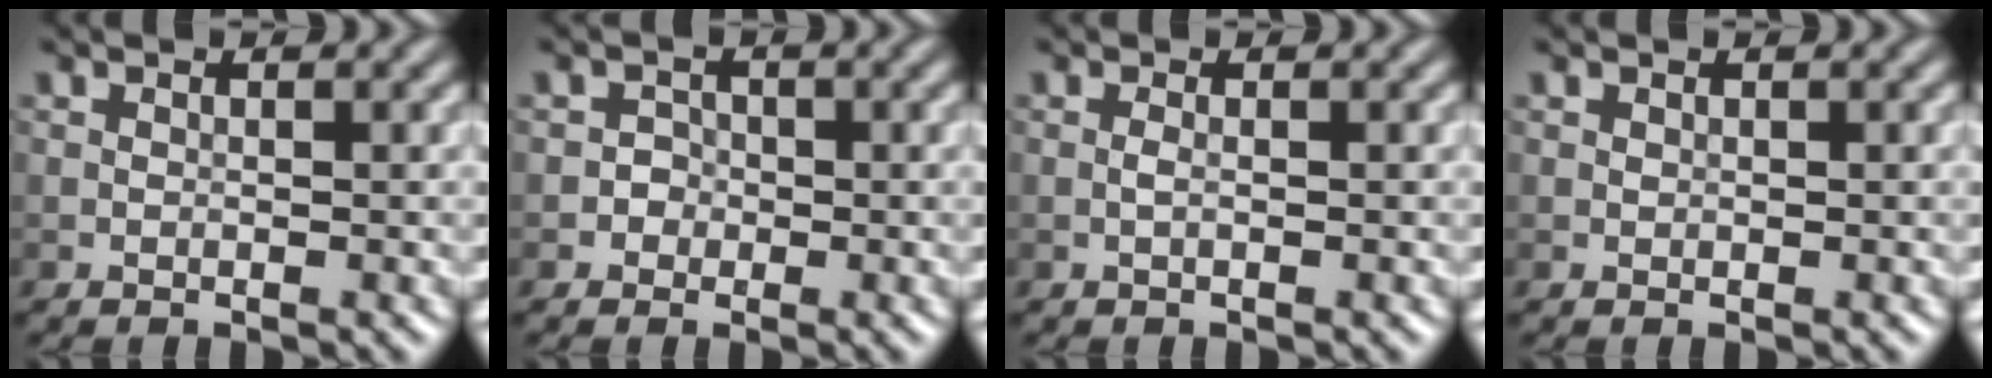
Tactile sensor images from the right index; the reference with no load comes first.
{"total": 1.1, "force": [-0.4, 1.1, 0.1], "torque": [0.014, 0.001, -0.011]}
{"total": 0.7, "force": [-0.1, 0.1, 0.6], "torque": [-0.014, -0.001, -0.004]}
{"total": 0.0}